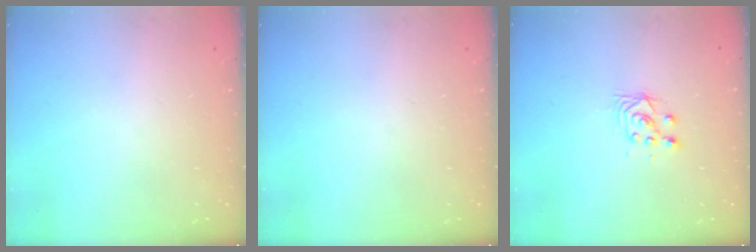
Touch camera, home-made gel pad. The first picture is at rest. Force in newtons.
{"total": 0.0}
{"total": 4.1, "press": 3.9, "slide": 1.3}